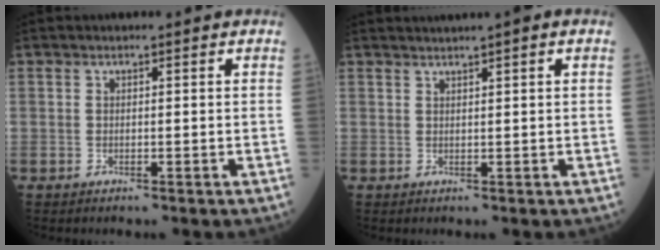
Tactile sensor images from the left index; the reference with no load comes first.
{"total": 3.5, "force": [2.7, -0.3, 2.2], "torque": [-0.035, 0.023, 0.046]}